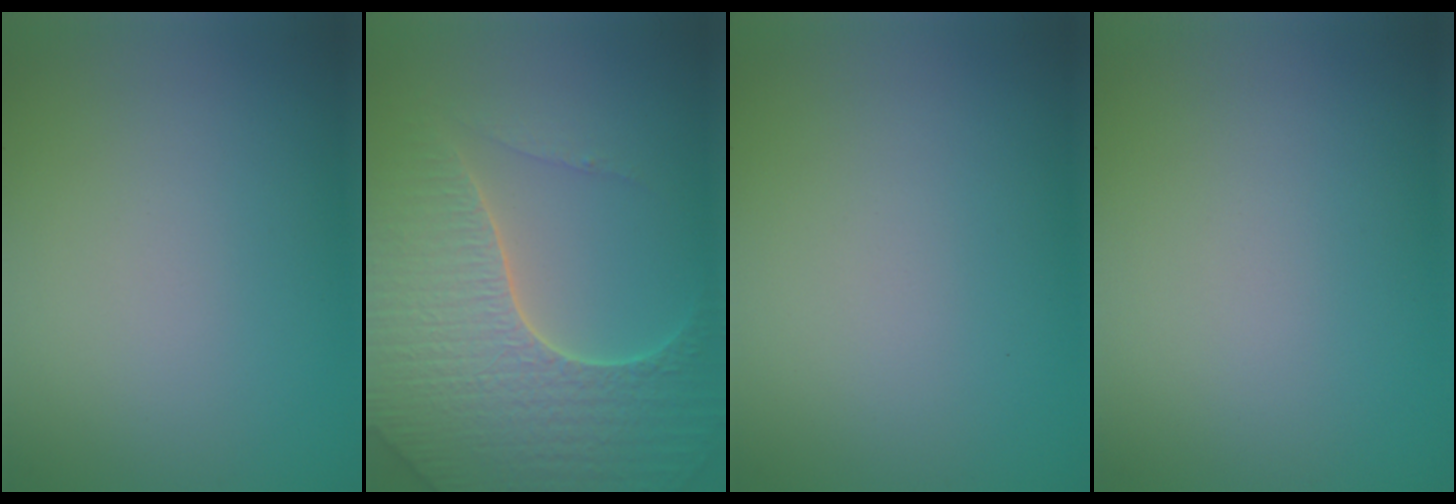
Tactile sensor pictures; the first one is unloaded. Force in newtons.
{"total": 7.0, "press": 6.8, "slide": 1.9}
{"total": 0.0}
{"total": 0.0}